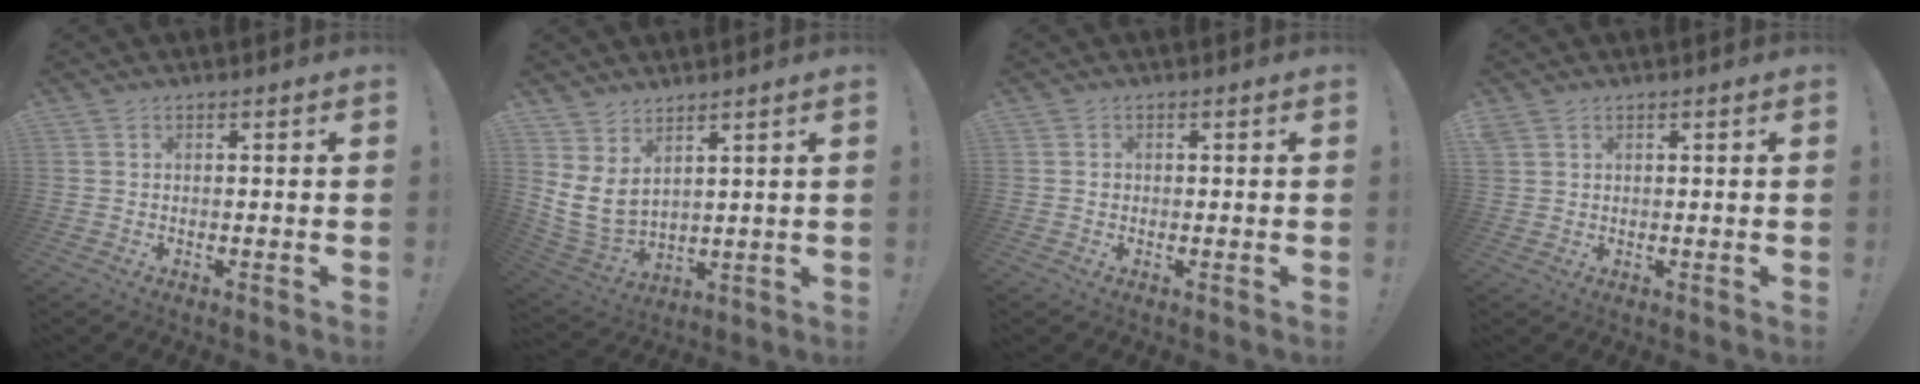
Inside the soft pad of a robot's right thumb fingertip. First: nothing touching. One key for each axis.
{"total": 8.4, "fx": 3.8, "fy": 5.3, "fz": 5.4, "tx": -0.110, "ty": -0.039, "tz": 0.078}
{"total": 0.8, "fx": -0.2, "fy": 0.7, "fz": 0.0, "tx": 0.000, "ty": 0.004, "tz": -0.005}
{"total": 2.1, "fx": 1.3, "fy": 1.4, "fz": 0.7, "tx": -0.011, "ty": -0.002, "tz": 0.027}